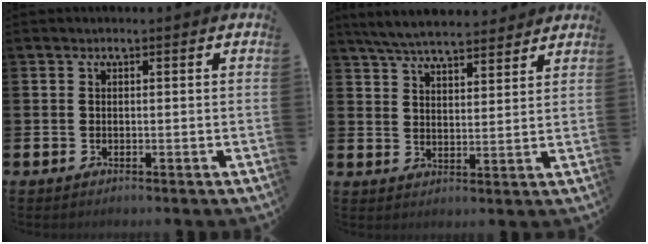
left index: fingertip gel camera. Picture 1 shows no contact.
{"total": 6.4, "force": [6.1, 0.9, 1.6], "torque": [-0.056, -0.024, 0.112]}